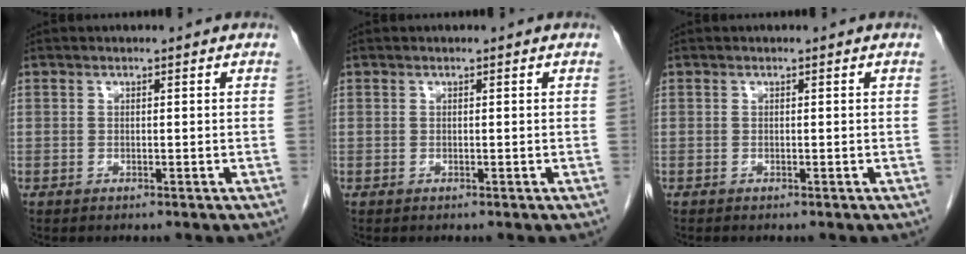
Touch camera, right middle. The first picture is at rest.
{"total": 0.0}
{"total": 0.0}